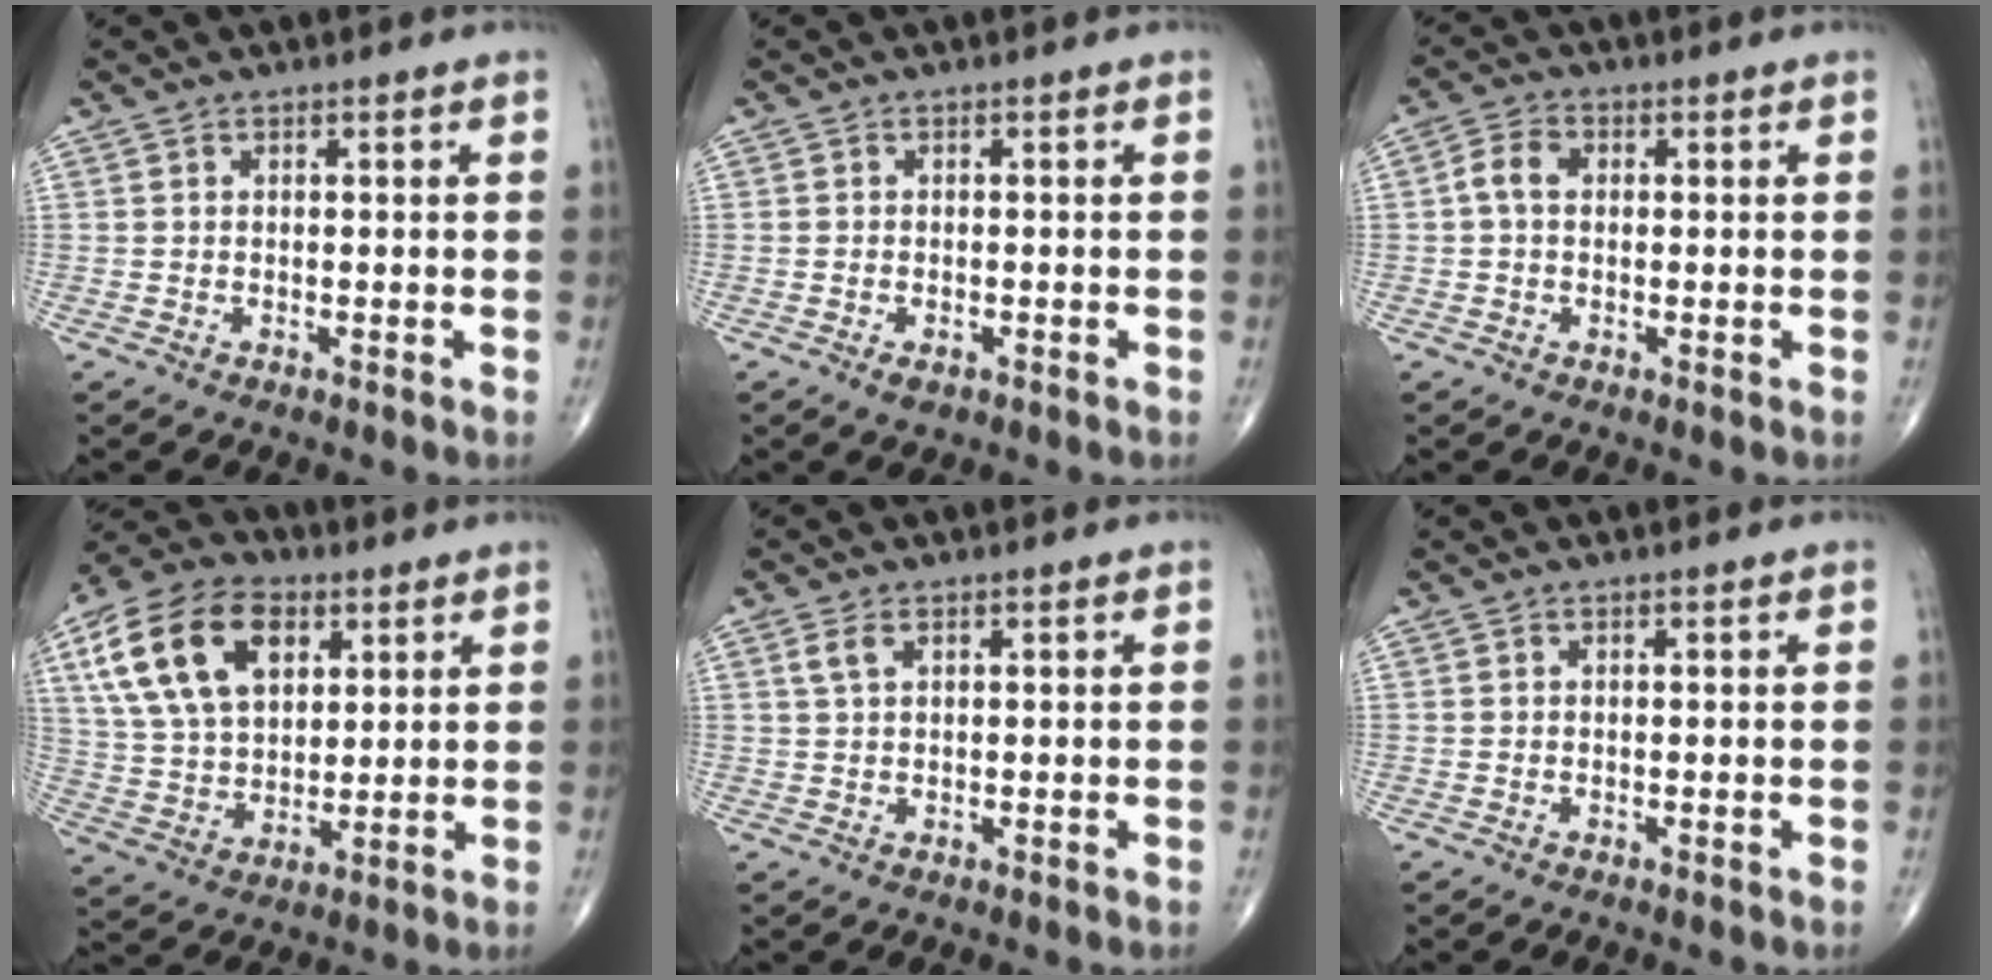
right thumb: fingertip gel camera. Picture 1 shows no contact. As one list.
[{"total": 1.5, "force": [-0.8, 0.7, 1.0], "torque": [-0.010, 0.002, -0.012]}, {"total": 4.1, "force": [0.4, 2.9, 2.8], "torque": [-0.053, 0.013, 0.001]}, {"total": 19.1, "force": [7.4, 11.8, 13.1], "torque": [-0.230, -0.006, 0.133]}, {"total": 2.4, "force": [1.2, 1.1, 1.8], "torque": [-0.041, 0.006, 0.028]}, {"total": 0.0}]